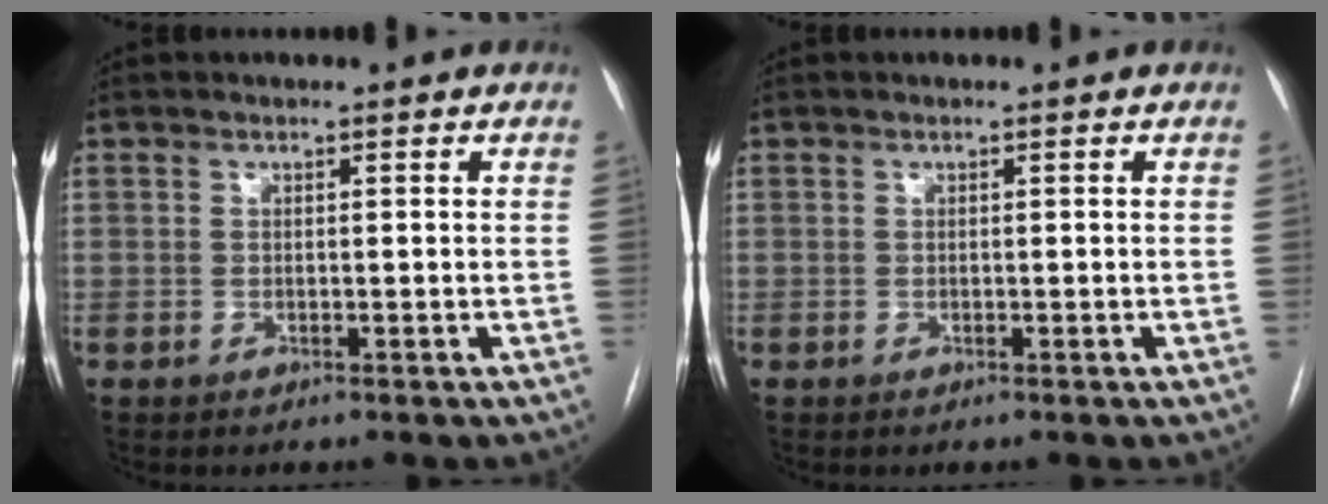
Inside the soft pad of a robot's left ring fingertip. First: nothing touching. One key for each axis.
{"total": 0.0}